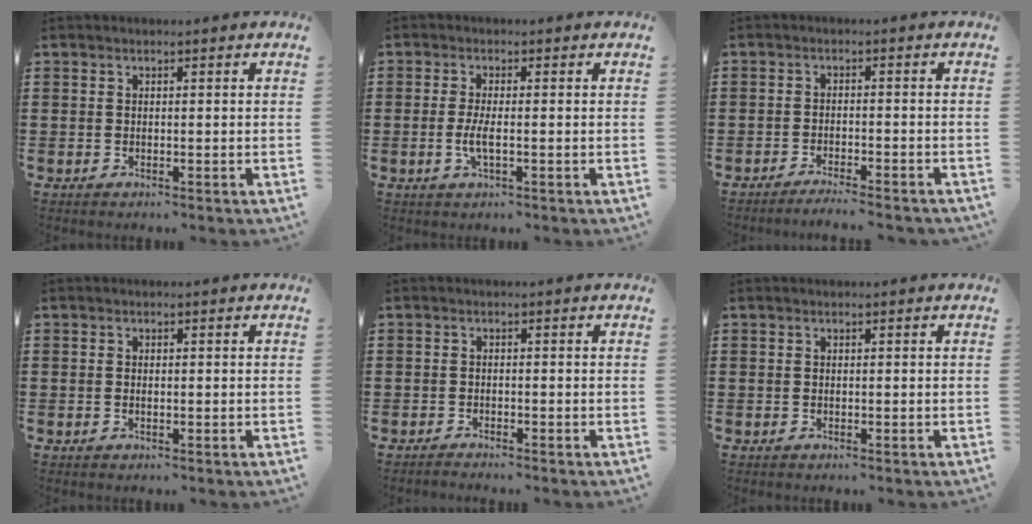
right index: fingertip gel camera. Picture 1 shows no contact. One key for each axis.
{"total": 3.2, "fx": -0.6, "fy": 0.6, "fz": 3.1, "tx": -0.068, "ty": -0.006, "tz": -0.017}
{"total": 2.3, "fx": -2.2, "fy": -0.2, "fz": 0.5, "tx": -0.013, "ty": 0.001, "tz": -0.045}
{"total": 0.6, "fx": 0.0, "fy": 0.3, "fz": 0.5, "tx": -0.011, "ty": -0.001, "tz": -0.001}
{"total": 1.0, "fx": -1.0, "fy": 0.0, "fz": 0.0, "tx": -0.003, "ty": 0.001, "tz": -0.020}
{"total": 0.0}